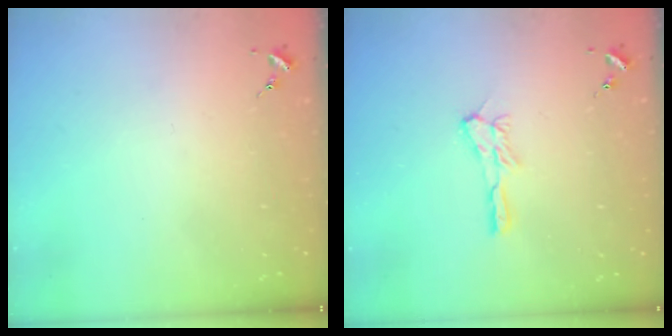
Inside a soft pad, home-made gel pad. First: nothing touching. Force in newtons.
{"total": 8.1, "press": 8.0, "slide": 0.6}